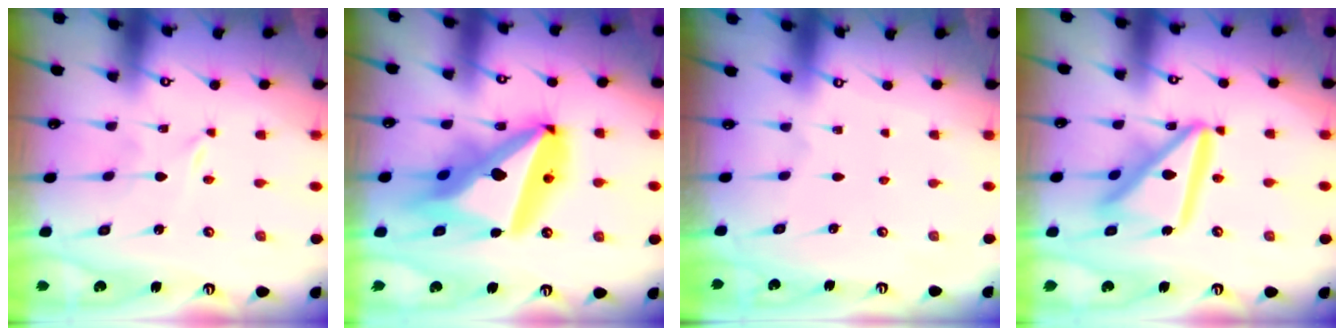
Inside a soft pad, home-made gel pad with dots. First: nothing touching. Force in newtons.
{"total": 25.5, "press": 25.3, "slide": 3.1}
{"total": 0.0}
{"total": 17.2, "press": 17.1, "slide": 1.9}